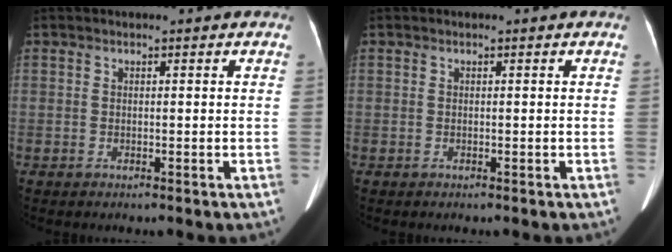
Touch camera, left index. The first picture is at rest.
{"total": 0.0}